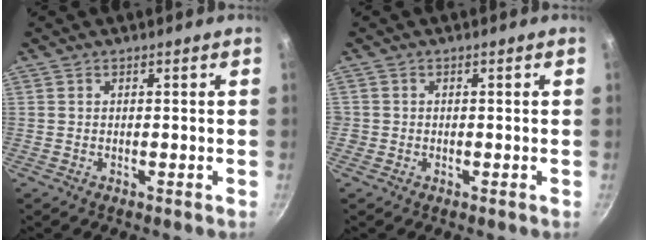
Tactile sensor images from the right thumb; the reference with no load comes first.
{"total": 1.1, "force": [-0.3, 1.1, 0.1], "torque": [0.001, 0.004, -0.006]}